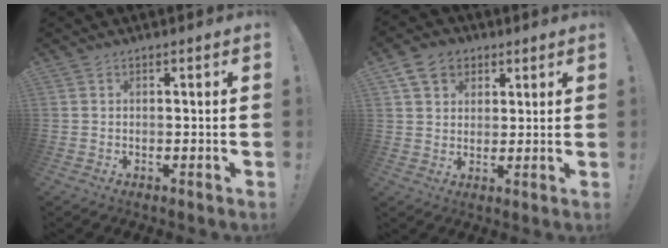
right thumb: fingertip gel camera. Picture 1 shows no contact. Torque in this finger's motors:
{"motor_torque": [-0.37, 0.44, -0.21, 0.11, 0.13]}